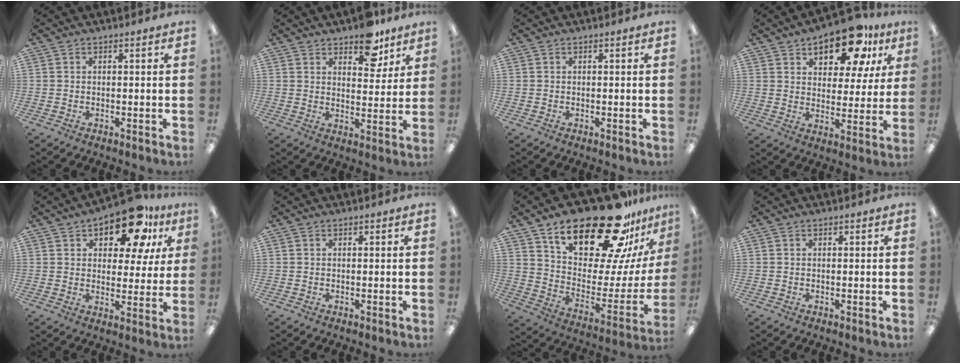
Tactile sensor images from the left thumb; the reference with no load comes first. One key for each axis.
{"total": 8.9, "fx": 6.6, "fy": 4.4, "fz": 3.9, "tx": -0.034, "ty": -0.039, "tz": 0.114}
{"total": 0.0}
{"total": 14.7, "fx": 10.1, "fy": 6.7, "fz": 8.2, "tx": -0.121, "ty": -0.050, "tz": 0.174}
{"total": 15.6, "fx": 10.5, "fy": 7.1, "fz": 9.2, "tx": -0.139, "ty": -0.052, "tz": 0.177}
{"total": 0.0}
{"total": 26.6, "fx": 19.7, "fy": 9.1, "fz": 15.4, "tx": -0.242, "ty": -0.136, "tz": 0.335}
{"total": 0.0}